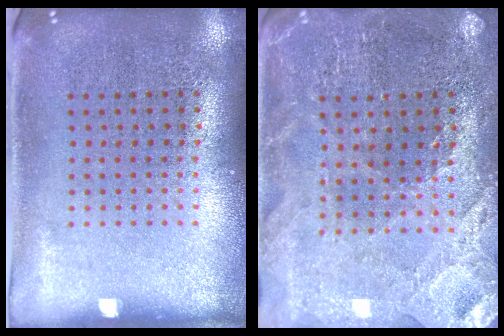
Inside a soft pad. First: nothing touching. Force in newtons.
{"total": 1.5, "press": 1.4, "slide": 0.3}